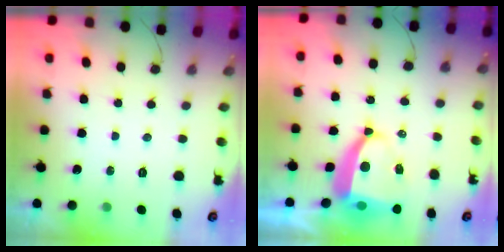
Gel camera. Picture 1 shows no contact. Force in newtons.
{"total": 9.8, "press": 9.7, "slide": 1.3}